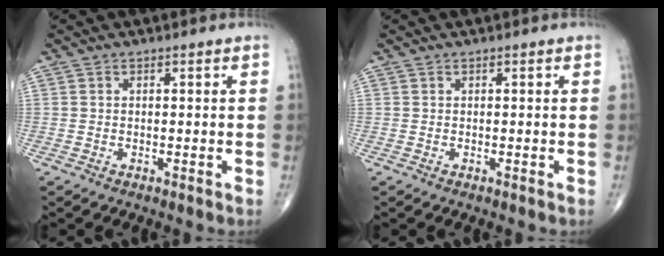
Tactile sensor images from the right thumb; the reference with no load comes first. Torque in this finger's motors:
{"motor_torque": [0.00, 0.00, 0.00, 0.01, 0.00]}